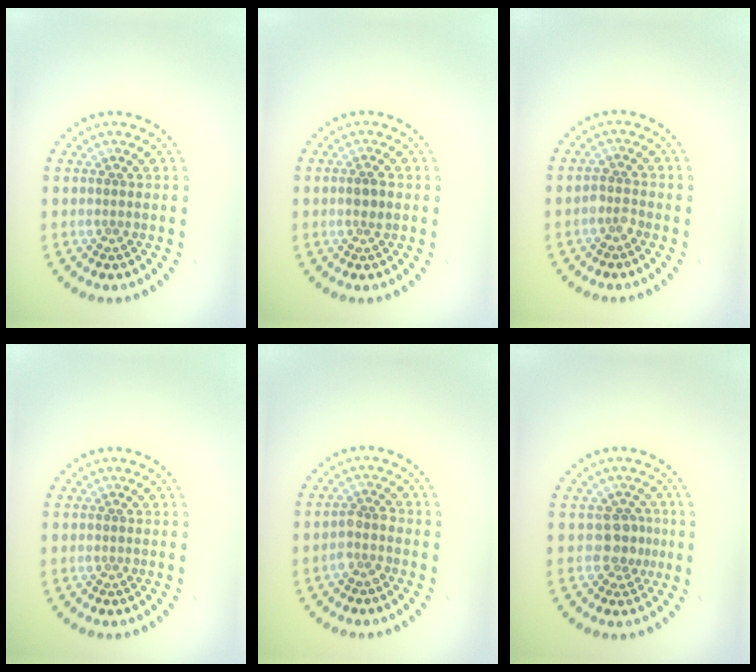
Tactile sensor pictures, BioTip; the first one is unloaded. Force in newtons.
{"total": 1.4, "press": 1.4, "slide": 0.3}
{"total": 1.2, "press": 1.0, "slide": 0.6}
{"total": 0.0}
{"total": 1.7, "press": 1.5, "slide": 0.8}
{"total": 2.2, "press": 1.8, "slide": 1.3}